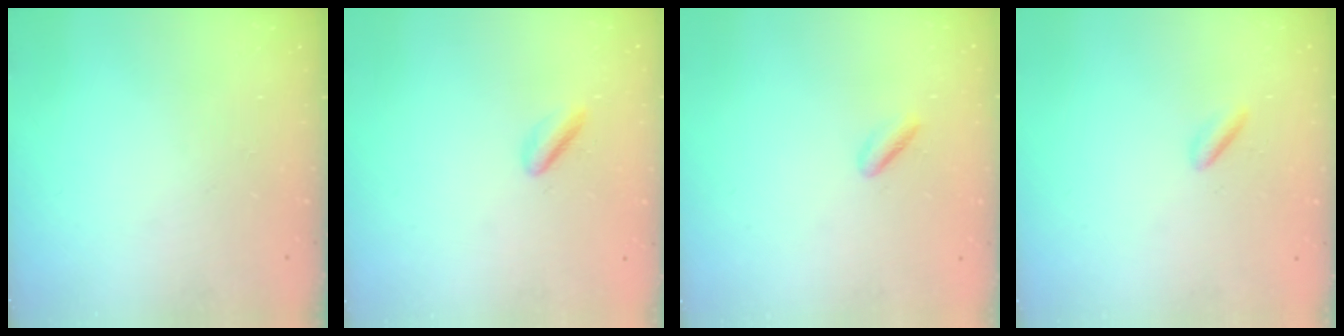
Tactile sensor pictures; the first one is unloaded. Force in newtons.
{"total": 2.1, "press": 1.9, "slide": 0.9}
{"total": 1.6, "press": 1.2, "slide": 1.1}
{"total": 1.9, "press": 1.7, "slide": 0.7}